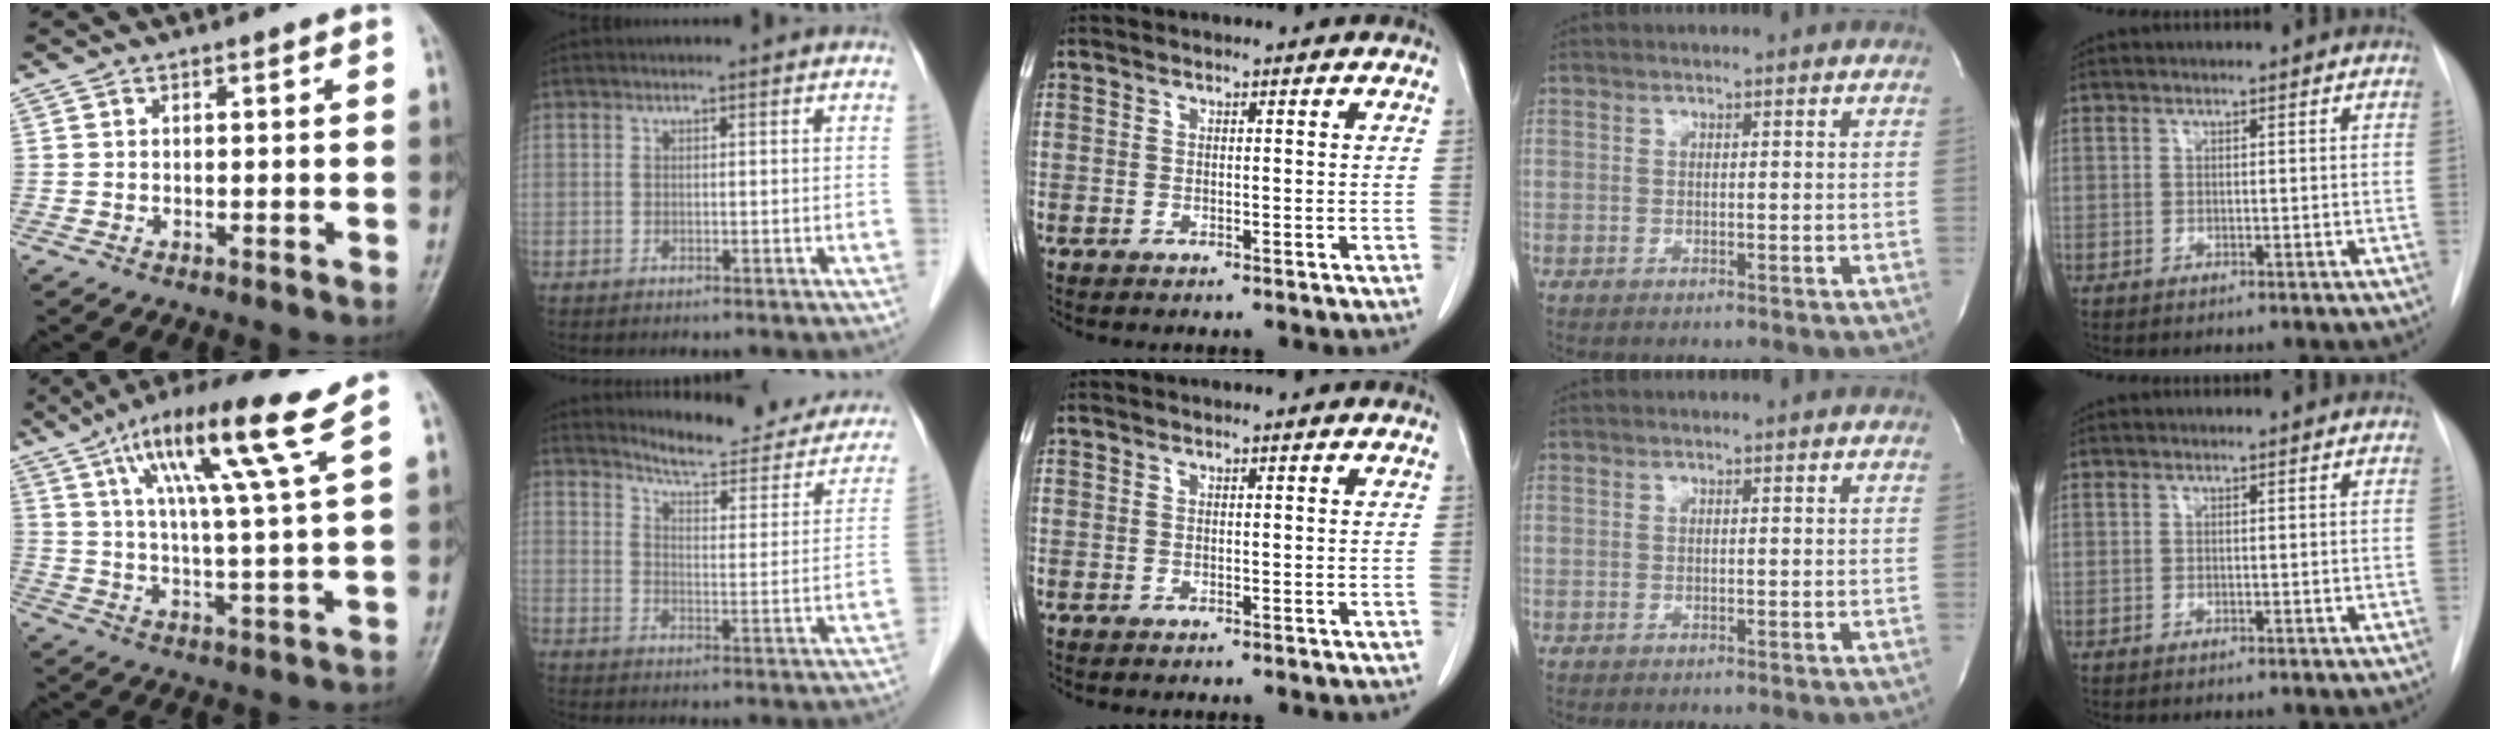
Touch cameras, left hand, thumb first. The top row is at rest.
{"thumb": {"total": 15.8, "force": [8.3, 0.6, 13.4], "torque": [-0.233, -0.022, 0.140]}, "index": {"total": 17.7, "force": [16.3, 3.8, 5.7], "torque": [-0.056, -0.051, 0.190]}}